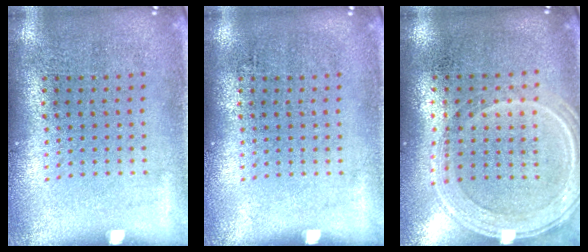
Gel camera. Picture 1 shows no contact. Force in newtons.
{"total": 0.0}
{"total": 1.2, "press": 1.2, "slide": 0.4}